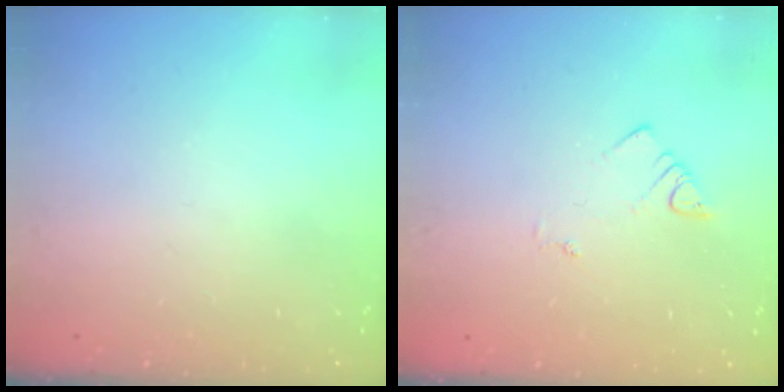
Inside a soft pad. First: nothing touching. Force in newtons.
{"total": 2.1, "press": 2.1, "slide": 0.3}